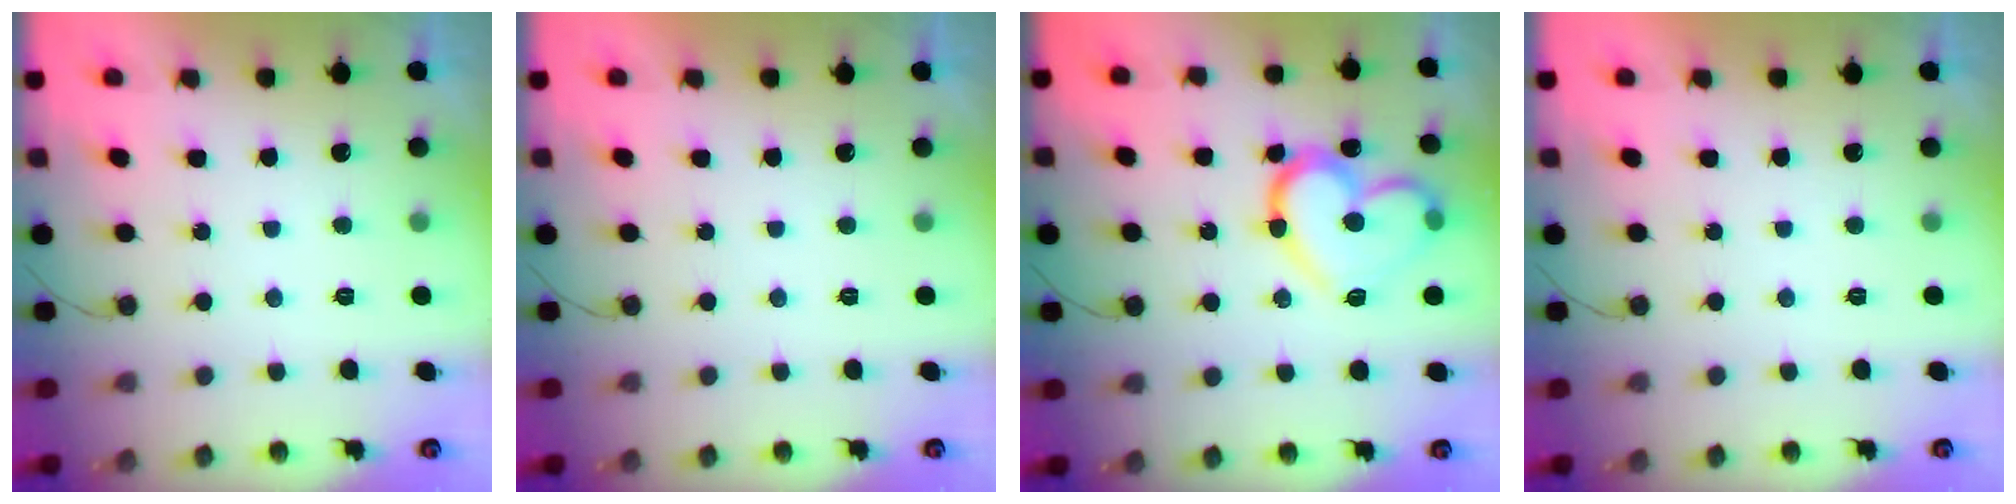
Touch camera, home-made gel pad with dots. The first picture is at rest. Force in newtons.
{"total": 1.8, "press": 1.8, "slide": 0.1}
{"total": 18.4, "press": 18.4, "slide": 1.0}
{"total": 1.9, "press": 1.9, "slide": 0.1}